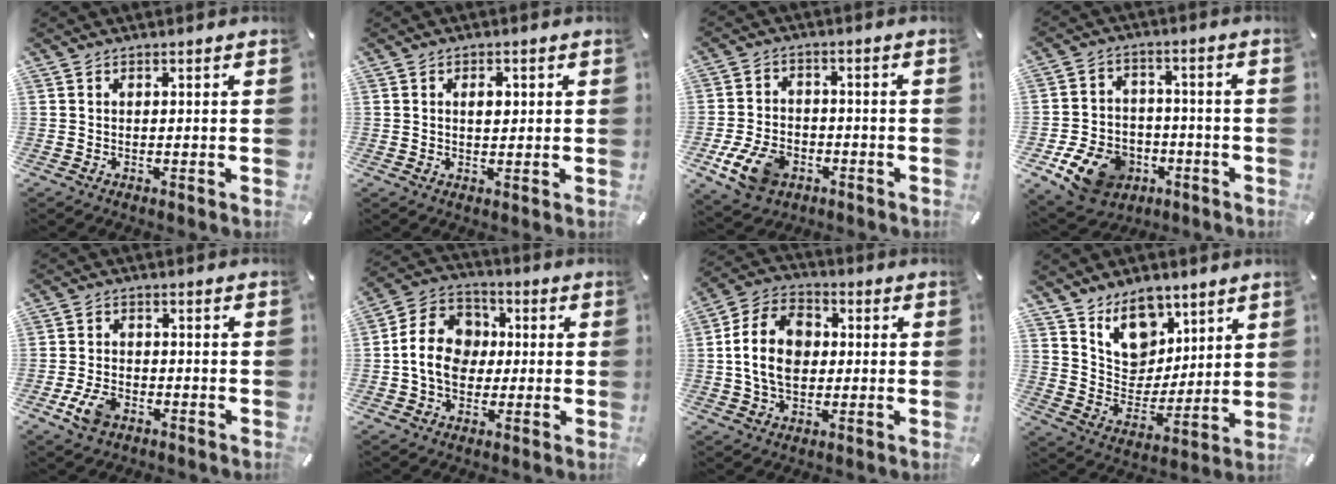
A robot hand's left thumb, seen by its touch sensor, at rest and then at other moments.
{"total": 3.0, "force": [0.6, 1.9, 2.1], "torque": [-0.022, -0.001, 0.004]}
{"total": 10.2, "force": [-4.2, 7.2, 5.8], "torque": [-0.124, 0.013, -0.075]}
{"total": 11.9, "force": [-5.9, 8.9, 5.4], "torque": [-0.098, 0.046, -0.097]}
{"total": 6.3, "force": [-3.1, 4.0, 3.8], "torque": [-0.089, 0.009, -0.059]}
{"total": 13.1, "force": [-0.7, 11.4, 6.5], "torque": [-0.132, 0.027, -0.013]}
{"total": 12.7, "force": [0.0, 10.0, 7.8], "torque": [-0.168, 0.018, -0.002]}
{"total": 12.2, "force": [7.9, 8.8, 3.1], "torque": [-0.048, -0.063, 0.154]}